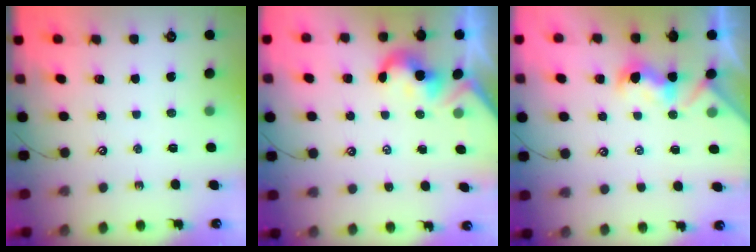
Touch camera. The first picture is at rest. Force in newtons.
{"total": 2.0, "press": 1.9, "slide": 0.5}
{"total": 2.3, "press": 2.2, "slide": 0.8}